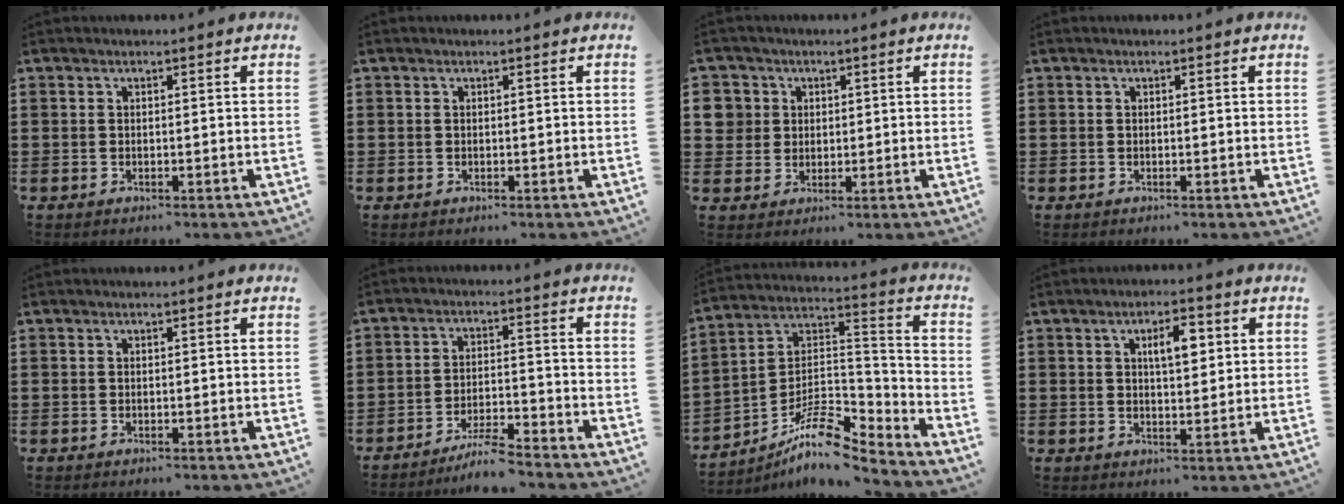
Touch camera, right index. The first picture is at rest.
{"total": 0.0}
{"total": 4.4, "force": [1.2, 4.2, 0.5], "torque": [-0.031, 0.016, 0.022]}
{"total": 0.0}
{"total": 0.0}
{"total": 5.0, "force": [-4.7, -0.2, 1.8], "torque": [-0.041, -0.005, -0.093]}
{"total": 10.4, "force": [-8.0, 3.4, 5.7], "torque": [-0.119, 0.013, -0.157]}
{"total": 4.5, "force": [1.5, 1.6, 3.9], "torque": [-0.065, 0.005, 0.019]}